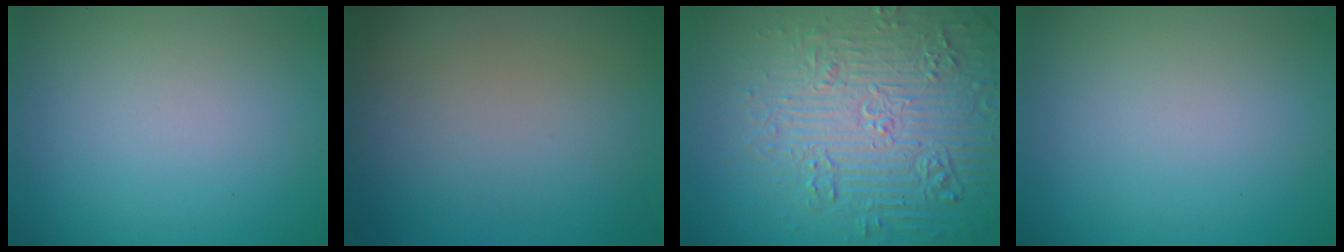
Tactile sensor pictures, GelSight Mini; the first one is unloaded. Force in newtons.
{"total": 0.0}
{"total": 7.8, "press": 7.6, "slide": 1.8}
{"total": 0.0}